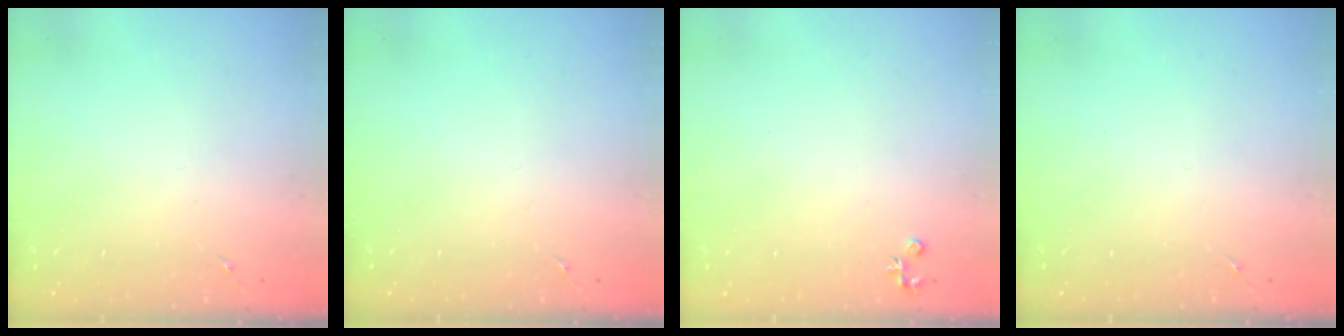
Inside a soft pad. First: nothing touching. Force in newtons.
{"total": 0.0}
{"total": 3.7, "press": 3.6, "slide": 0.4}
{"total": 0.0}